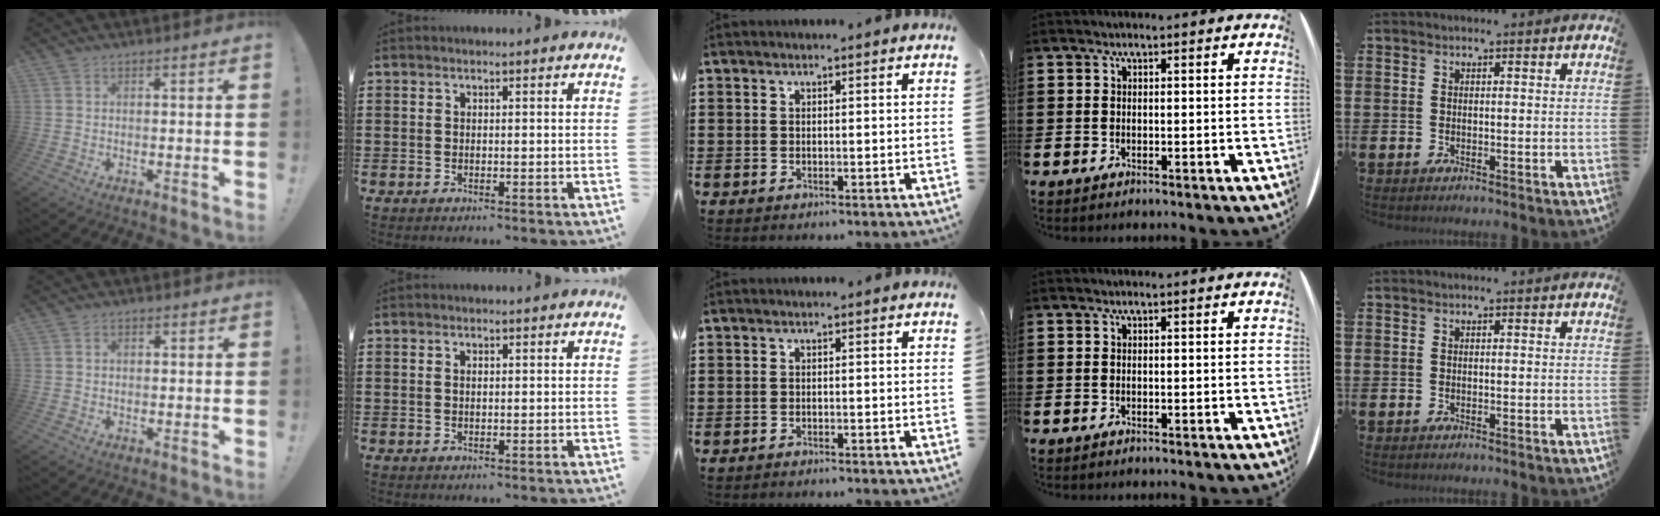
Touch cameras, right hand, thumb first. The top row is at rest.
{"thumb": {"total": 1.2, "force": [-0.1, 1.0, 0.6], "torque": [-0.007, 0.004, -0.003]}, "index": {"total": 0.8, "force": [0.2, 0.4, 0.6], "torque": [-0.014, 0.002, 0.004]}, "middle": {"total": 0.9, "force": [-0.8, -0.1, 0.1], "torque": [-0.005, -0.002, -0.017]}}